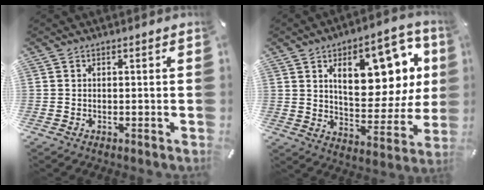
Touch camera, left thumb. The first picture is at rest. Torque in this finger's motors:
{"motor_torque": [2.10, 2.91, 1.14, 0.37, 0.43]}